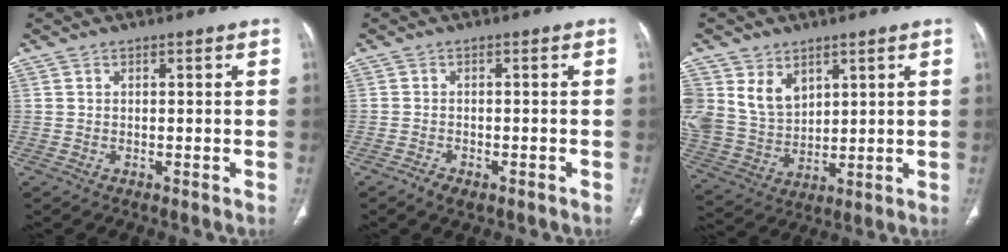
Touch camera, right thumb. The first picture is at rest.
{"total": 2.4, "force": [-1.7, 1.3, 1.2], "torque": [-0.021, 0.007, -0.024]}
{"total": 10.6, "force": [4.9, 7.8, 5.3], "torque": [-0.078, -0.022, 0.116]}